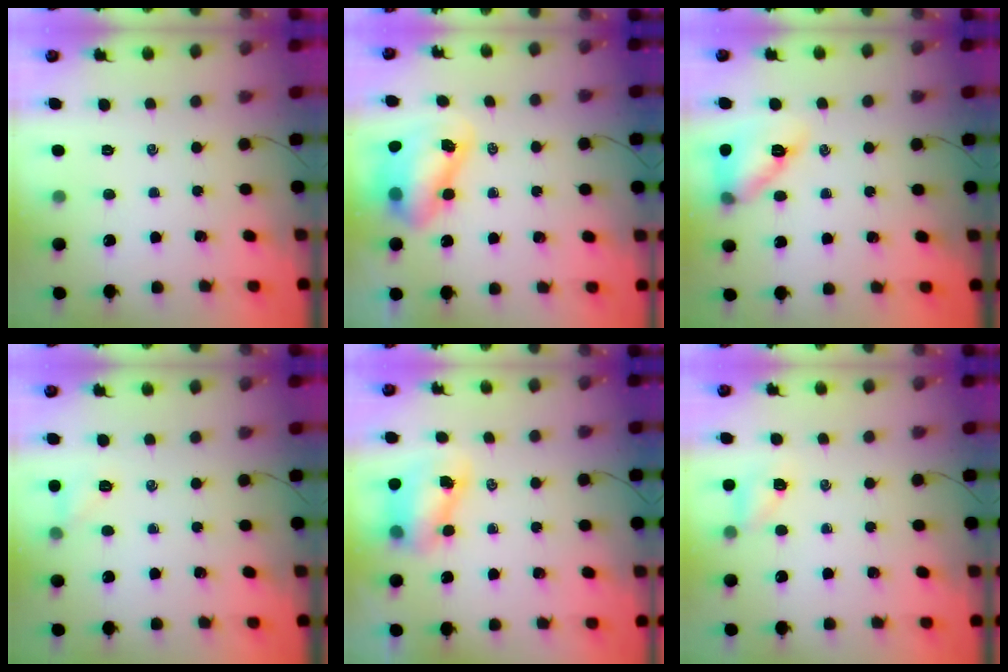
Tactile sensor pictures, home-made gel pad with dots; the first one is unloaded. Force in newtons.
{"total": 8.8, "press": 8.5, "slide": 2.2}
{"total": 12.4, "press": 12.0, "slide": 3.1}
{"total": 6.2, "press": 6.0, "slide": 1.6}
{"total": 7.9, "press": 7.7, "slide": 1.5}
{"total": 4.5, "press": 4.3, "slide": 1.3}